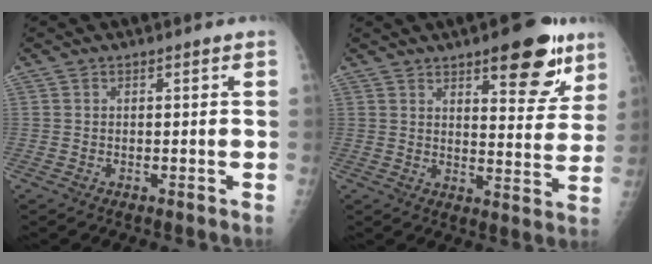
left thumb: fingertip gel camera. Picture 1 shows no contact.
{"total": 13.7, "force": [8.2, 5.2, 9.7], "torque": [-0.079, -0.042, 0.111]}